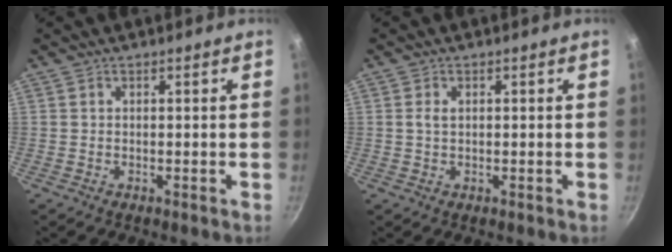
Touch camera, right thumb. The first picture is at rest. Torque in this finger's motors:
{"motor_torque": [-0.01, -0.02, 0.16, 0.49, 0.02]}